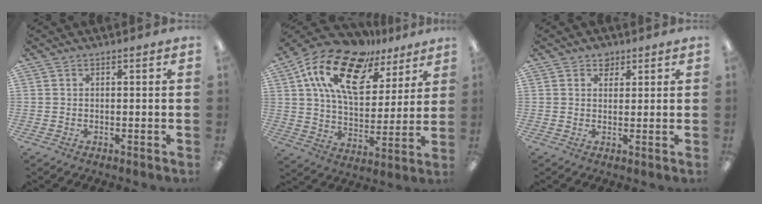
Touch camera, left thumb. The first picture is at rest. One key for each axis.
{"total": 19.9, "fx": 11.8, "fy": 10.2, "fz": 12.3, "tx": -0.234, "ty": -0.055, "tz": 0.211}
{"total": 2.5, "fx": 1.8, "fy": 1.7, "fz": 0.5, "tx": 0.004, "ty": -0.007, "tz": 0.030}